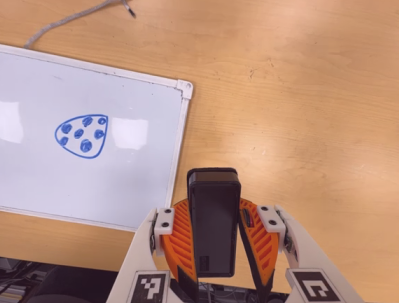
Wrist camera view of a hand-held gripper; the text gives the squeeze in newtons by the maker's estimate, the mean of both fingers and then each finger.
{"total": 8.7, "left": 7.1, "right": 10.2}